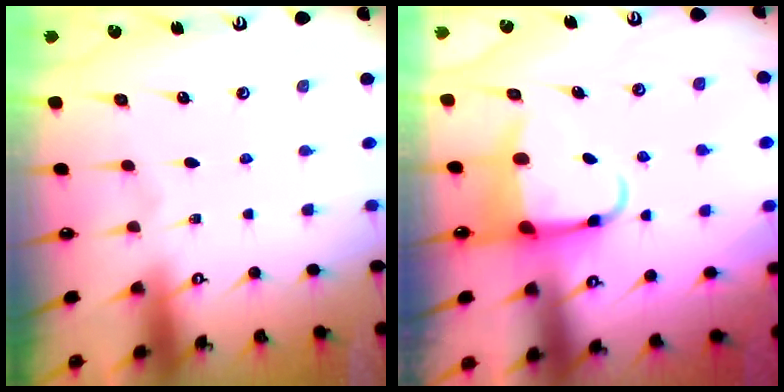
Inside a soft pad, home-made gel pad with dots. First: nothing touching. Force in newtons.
{"total": 5.7, "press": 5.6, "slide": 1.1}